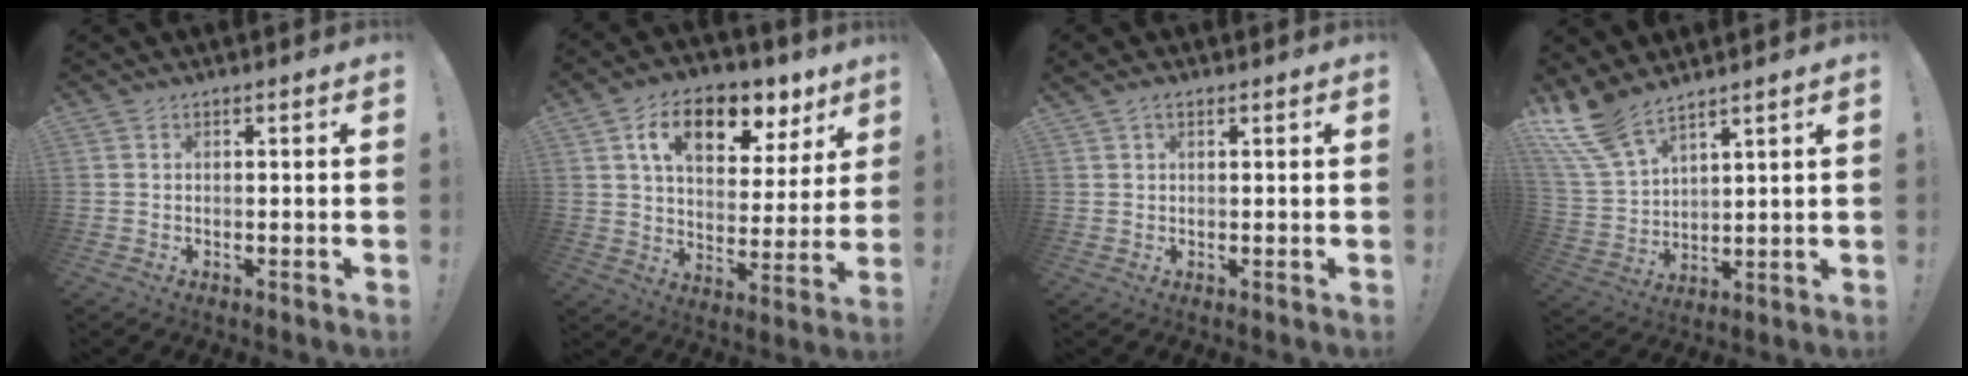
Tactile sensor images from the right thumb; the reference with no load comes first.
{"total": 15.6, "force": [8.7, 8.4, 9.8], "torque": [-0.147, -0.042, 0.147]}
{"total": 1.8, "force": [1.2, 0.8, 1.2], "torque": [-0.015, -0.002, 0.020]}
{"total": 10.9, "force": [9.0, 3.6, 4.8], "torque": [-0.107, -0.049, 0.174]}